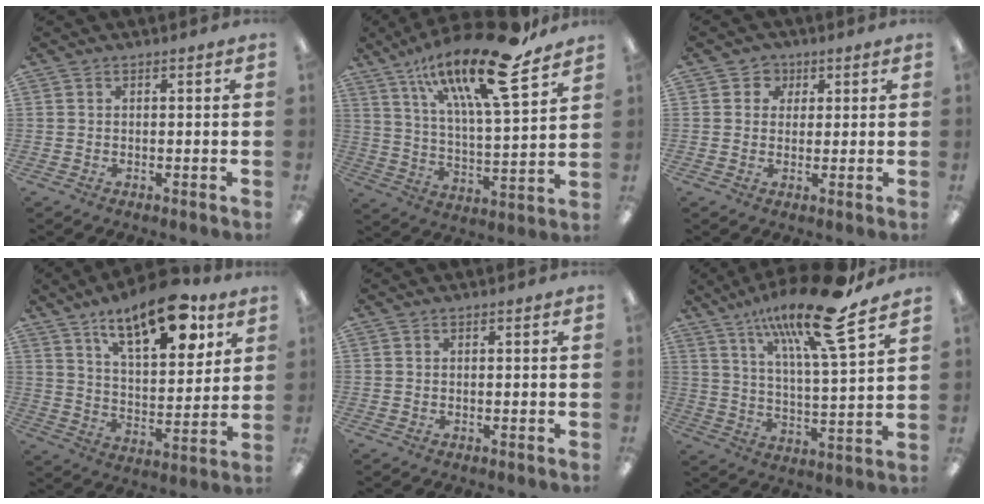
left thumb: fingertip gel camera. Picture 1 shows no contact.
{"total": 23.2, "force": [15.2, 6.1, 16.4], "torque": [-0.273, -0.089, 0.246]}
{"total": 3.4, "force": [1.3, 3.1, 0.5], "torque": [-0.004, 0.004, 0.018]}
{"total": 17.2, "force": [12.1, 6.4, 10.5], "torque": [-0.157, -0.065, 0.199]}
{"total": 0.0}
{"total": 20.2, "force": [13.4, 4.1, 14.5], "torque": [-0.246, -0.067, 0.212]}